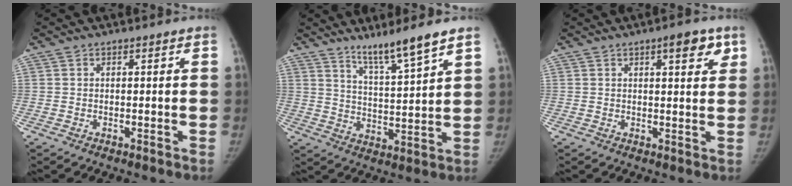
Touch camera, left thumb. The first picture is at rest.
{"total": 8.7, "force": [6.9, -0.3, 5.4], "torque": [-0.090, -0.053, 0.127]}
{"total": 5.1, "force": [2.7, 1.7, 4.0], "torque": [-0.038, -0.008, 0.033]}